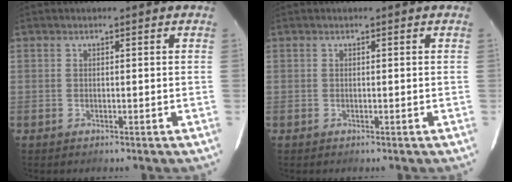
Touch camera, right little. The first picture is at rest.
{"total": 0.0}